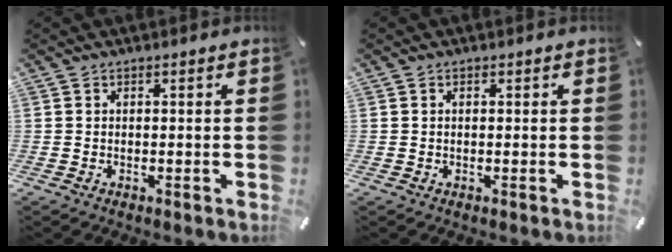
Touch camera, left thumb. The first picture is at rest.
{"total": 0.6, "force": [0.1, 0.4, 0.5], "torque": [-0.010, 0.002, 0.001]}